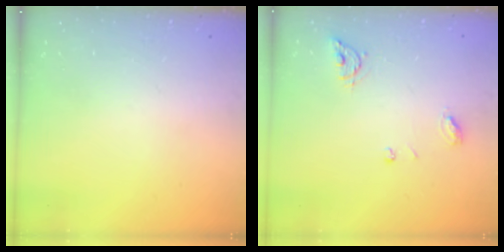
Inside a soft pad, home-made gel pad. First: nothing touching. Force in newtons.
{"total": 6.2, "press": 6.2, "slide": 0.5}